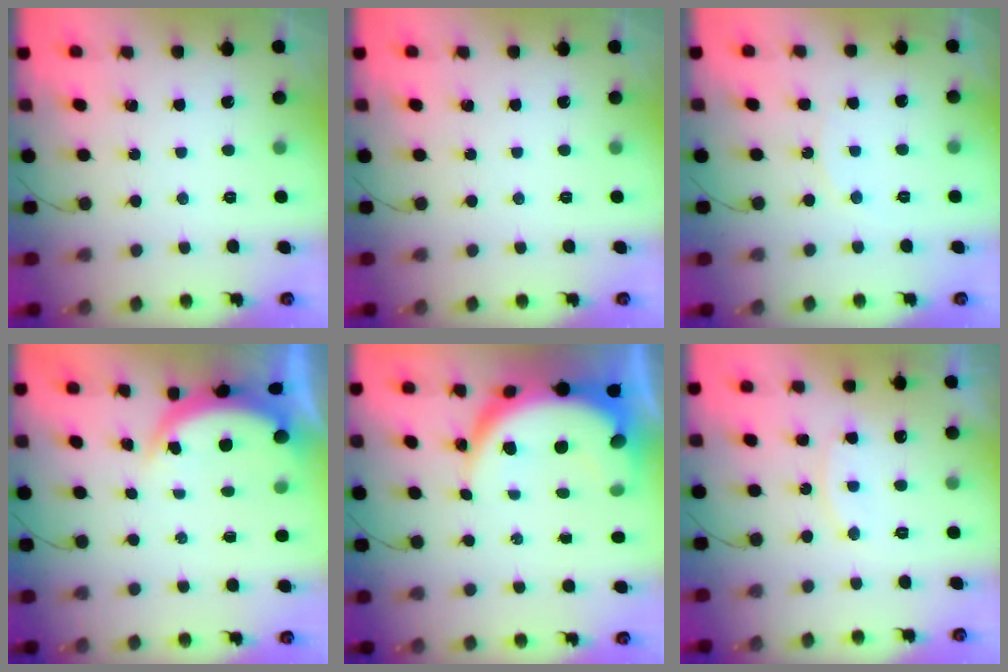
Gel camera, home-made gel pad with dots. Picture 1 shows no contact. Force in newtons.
{"total": 0.0}
{"total": 6.5, "press": 6.5, "slide": 0.6}
{"total": 4.8, "press": 4.8, "slide": 0.8}
{"total": 11.1, "press": 11.0, "slide": 1.1}
{"total": 8.4, "press": 8.4, "slide": 0.6}